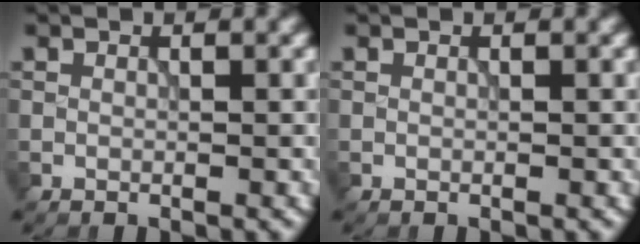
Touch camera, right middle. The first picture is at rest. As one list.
[{"total": 0.0}]